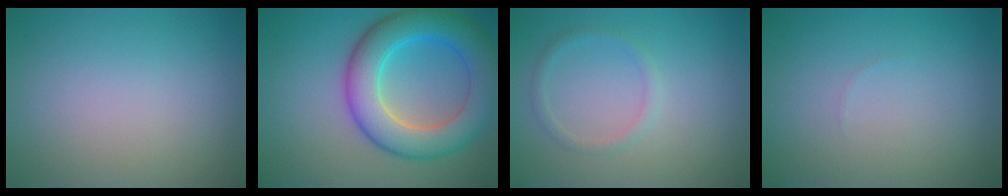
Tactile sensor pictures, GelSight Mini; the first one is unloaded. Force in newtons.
{"total": 8.4, "press": 8.3, "slide": 0.3}
{"total": 1.2, "press": 1.2, "slide": 0.0}
{"total": 0.0}